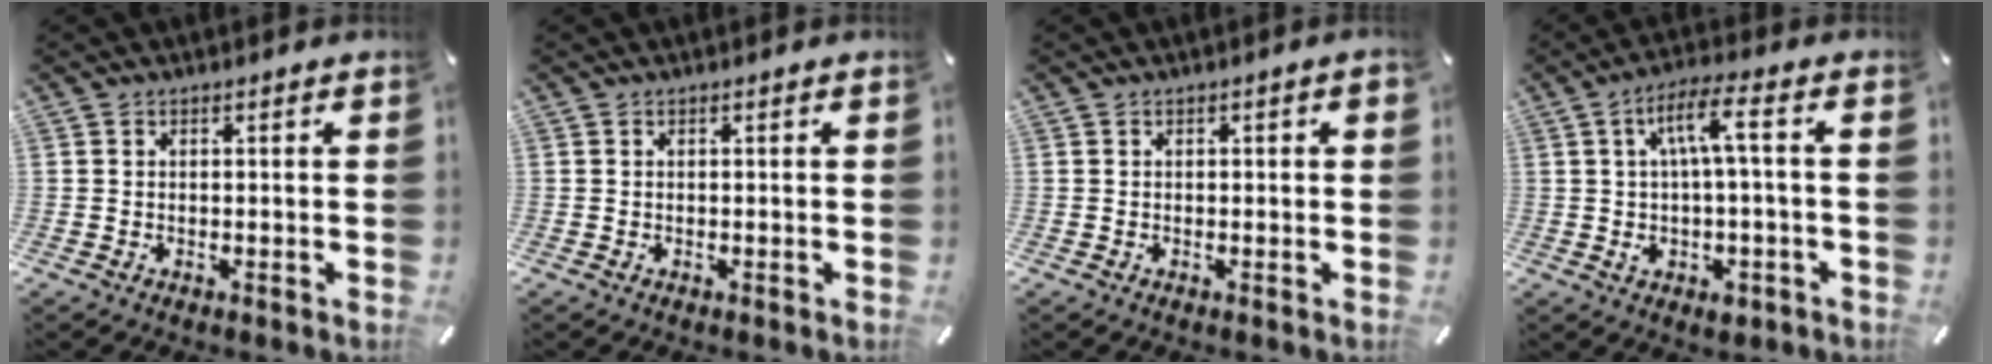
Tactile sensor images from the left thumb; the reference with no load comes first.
{"total": 0.0}
{"total": 0.8, "force": [0.1, 0.3, 0.7], "torque": [-0.013, 0.001, 0.001]}
{"total": 9.4, "force": [0.6, 3.0, 8.9], "torque": [-0.178, 0.003, 0.006]}